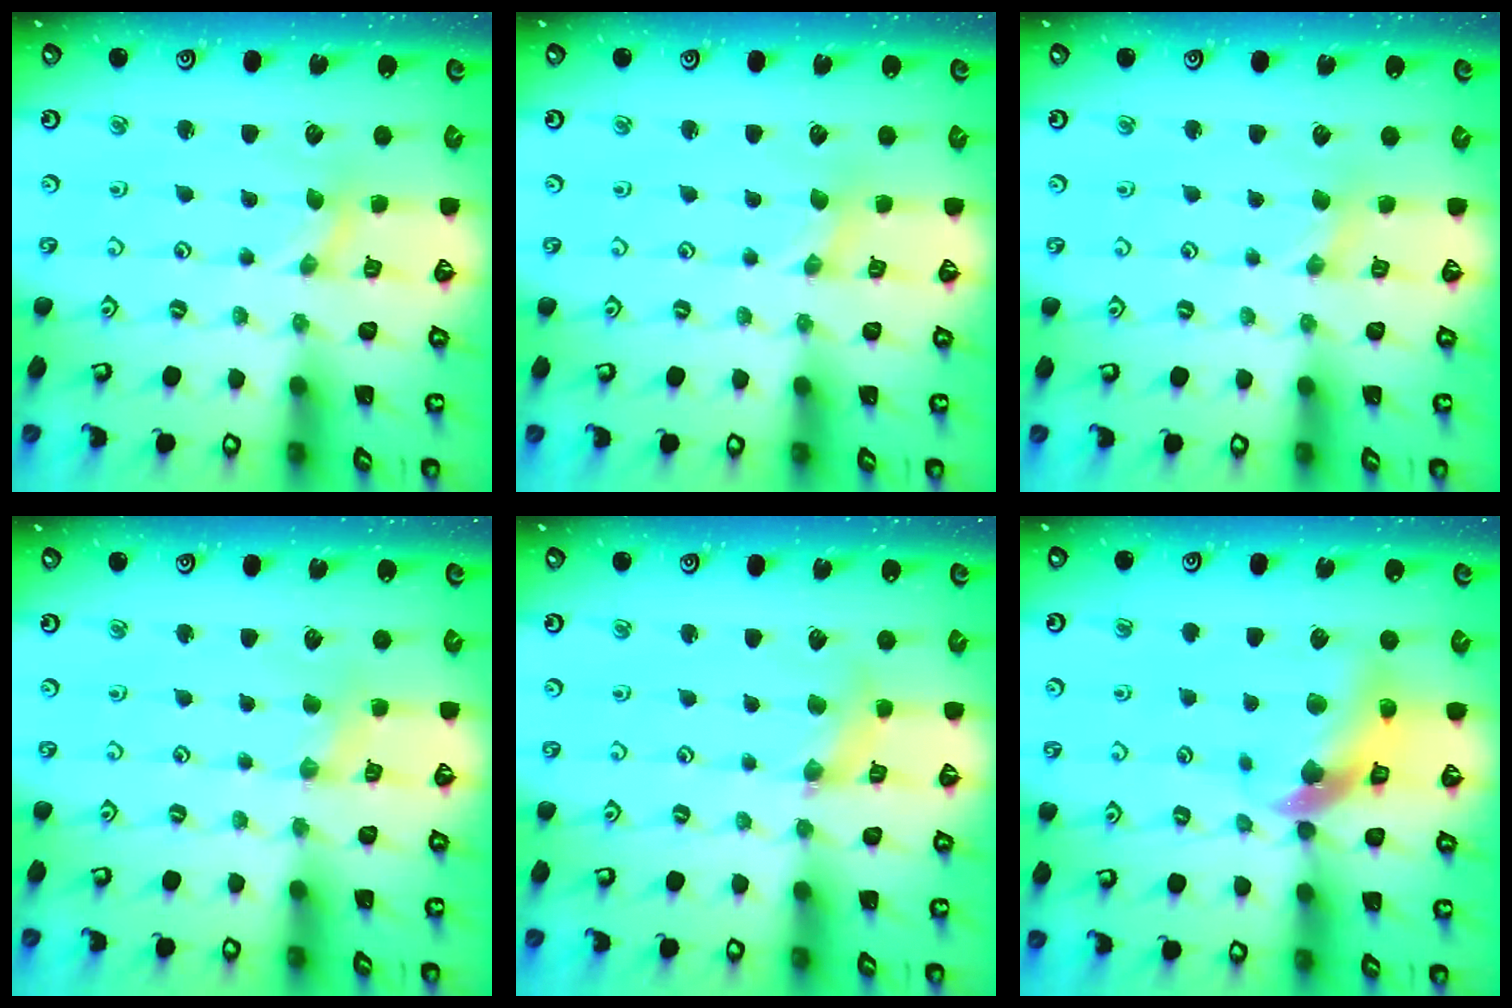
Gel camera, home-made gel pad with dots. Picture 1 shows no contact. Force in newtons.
{"total": 0.0}
{"total": 0.8, "press": 0.7, "slide": 0.3}
{"total": 2.8, "press": 2.7, "slide": 0.5}
{"total": 3.7, "press": 3.7, "slide": 0.4}
{"total": 11.4, "press": 11.3, "slide": 1.6}